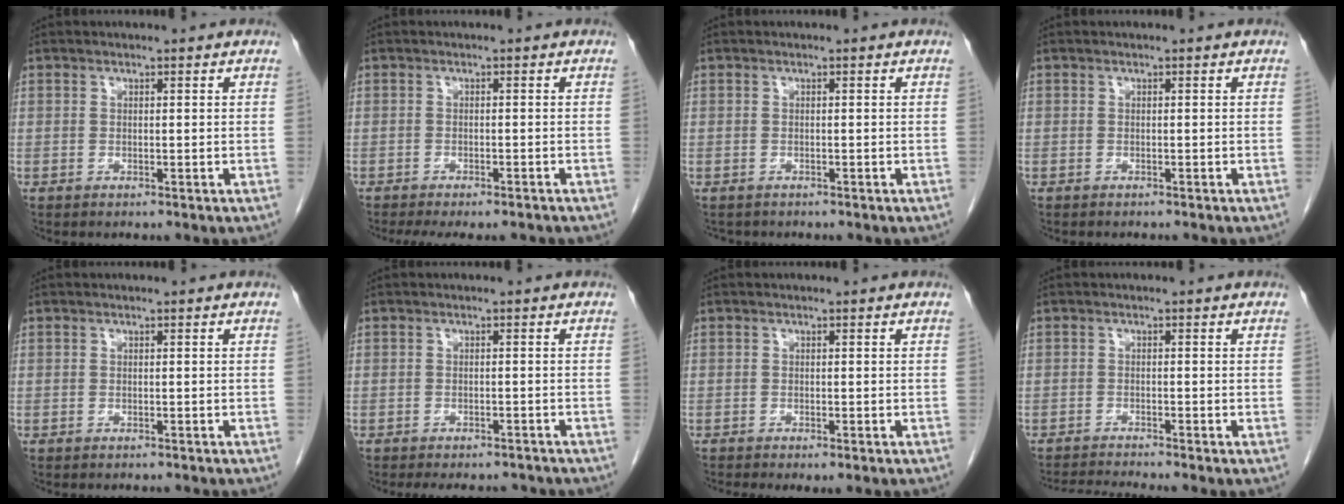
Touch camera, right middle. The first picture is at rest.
{"total": 9.3, "force": [-8.0, 2.2, 4.1], "torque": [-0.061, -0.011, -0.101]}
{"total": 1.2, "force": [-1.1, 0.5, 0.2], "torque": [-0.014, -0.004, -0.015]}
{"total": 2.0, "force": [-1.8, 0.4, 0.8], "torque": [-0.014, -0.002, -0.019]}
{"total": 1.5, "force": [-1.4, 0.3, 0.5], "torque": [-0.011, -0.001, -0.017]}
{"total": 8.2, "force": [-7.5, 2.4, 2.5], "torque": [-0.034, -0.002, -0.086]}
{"total": 3.6, "force": [-2.9, 0.4, 2.1], "torque": [-0.024, -0.010, -0.039]}
{"total": 4.3, "force": [-3.8, -1.7, 0.9], "torque": [-0.022, -0.021, -0.066]}